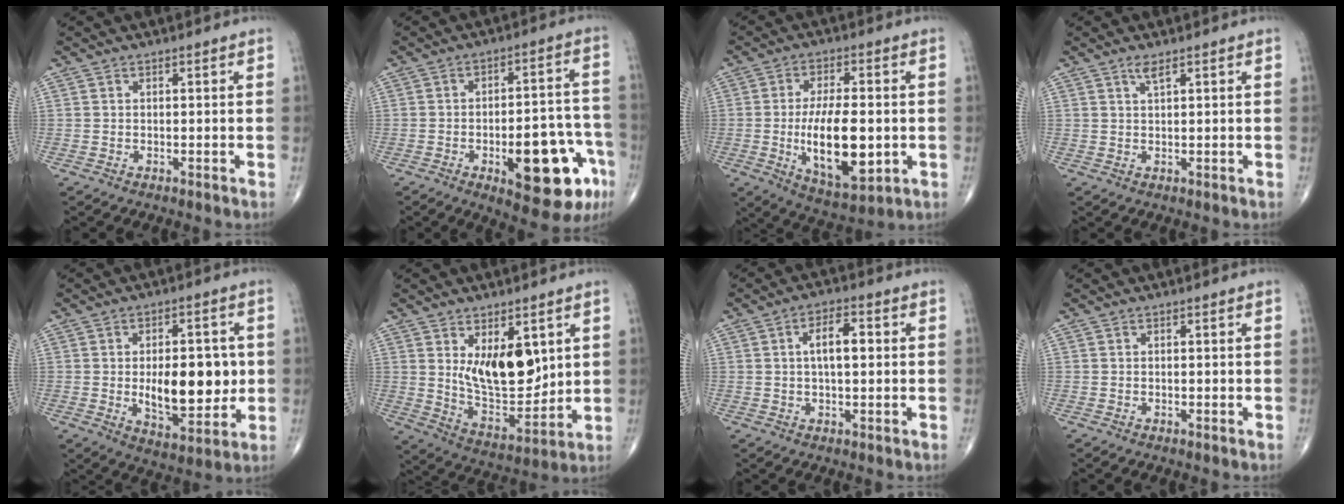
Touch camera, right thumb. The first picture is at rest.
{"total": 18.2, "force": [-7.2, 7.0, 15.2], "torque": [-0.153, 0.041, -0.082]}
{"total": 15.4, "force": [-2.0, 6.7, 13.8], "torque": [-0.217, -0.007, -0.023]}
{"total": 1.7, "force": [1.1, 0.3, 1.3], "torque": [-0.024, -0.001, 0.024]}
{"total": 14.6, "force": [-0.4, 7.4, 12.6], "torque": [-0.148, -0.010, 0.005]}
{"total": 13.7, "force": [4.1, 7.1, 11.0], "torque": [-0.136, -0.045, 0.087]}
{"total": 6.0, "force": [0.8, 2.6, 5.3], "torque": [-0.085, 0.009, 0.009]}
{"total": 0.0}